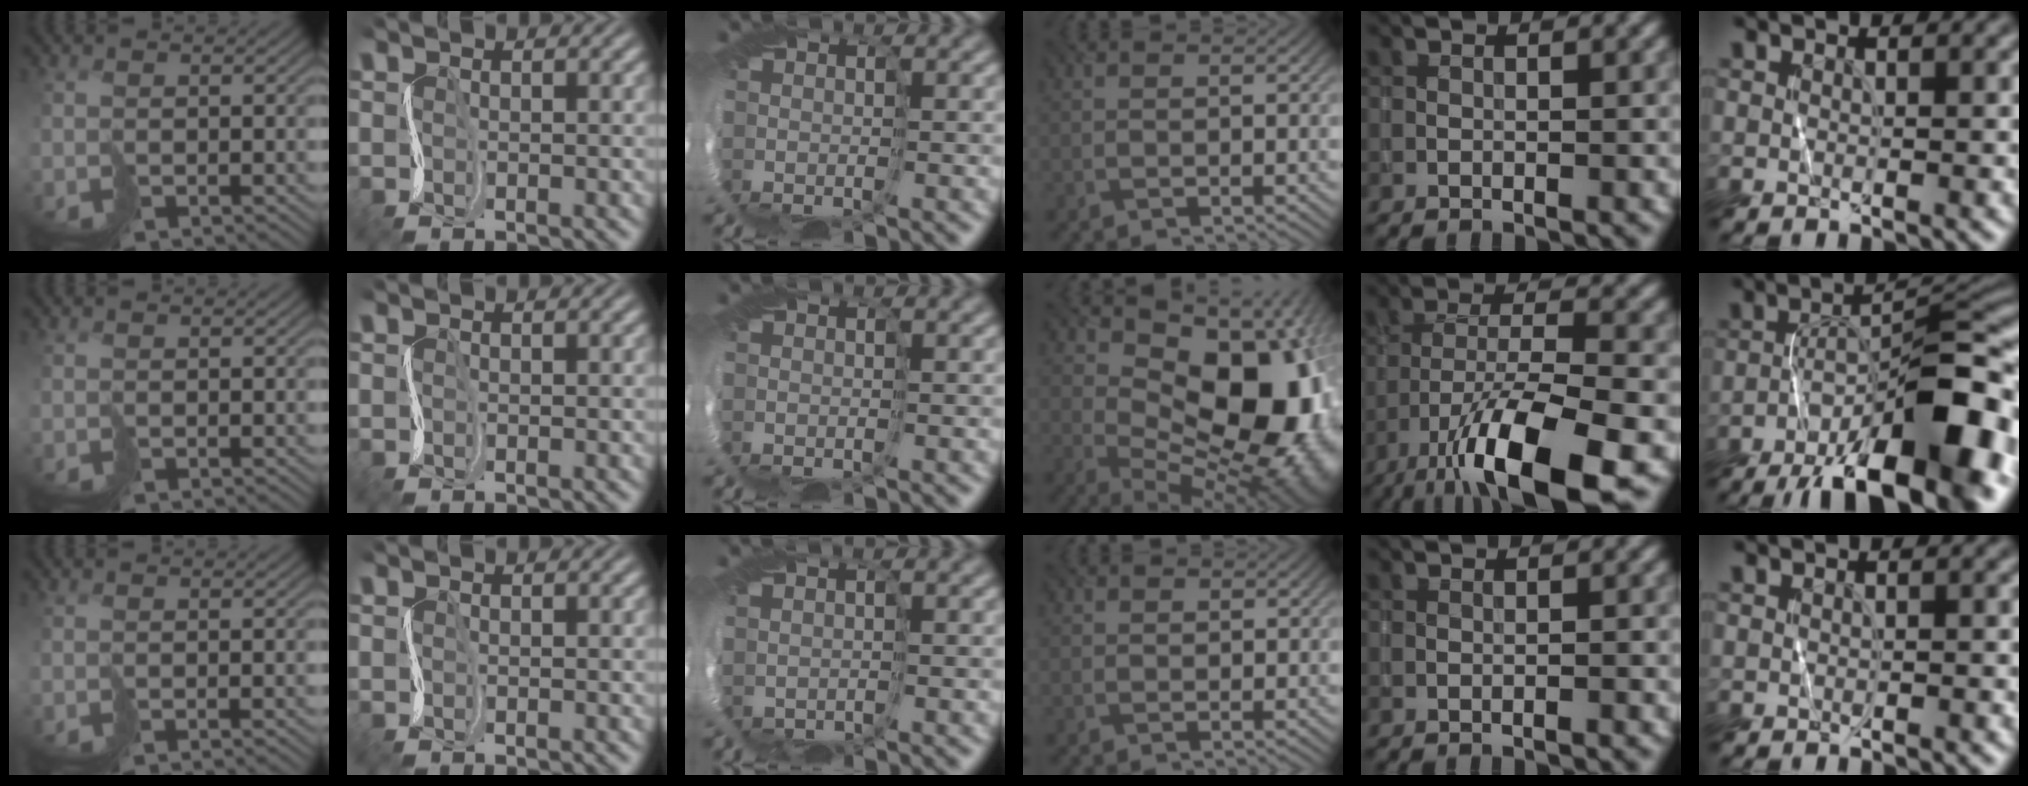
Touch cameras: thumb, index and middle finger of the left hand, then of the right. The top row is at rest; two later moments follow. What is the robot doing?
{"motion": "cut", "object": "wrapping paper"}